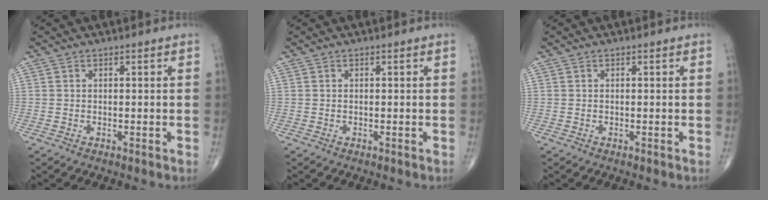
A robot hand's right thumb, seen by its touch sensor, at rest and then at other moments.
{"total": 0.0}
{"total": 0.0}